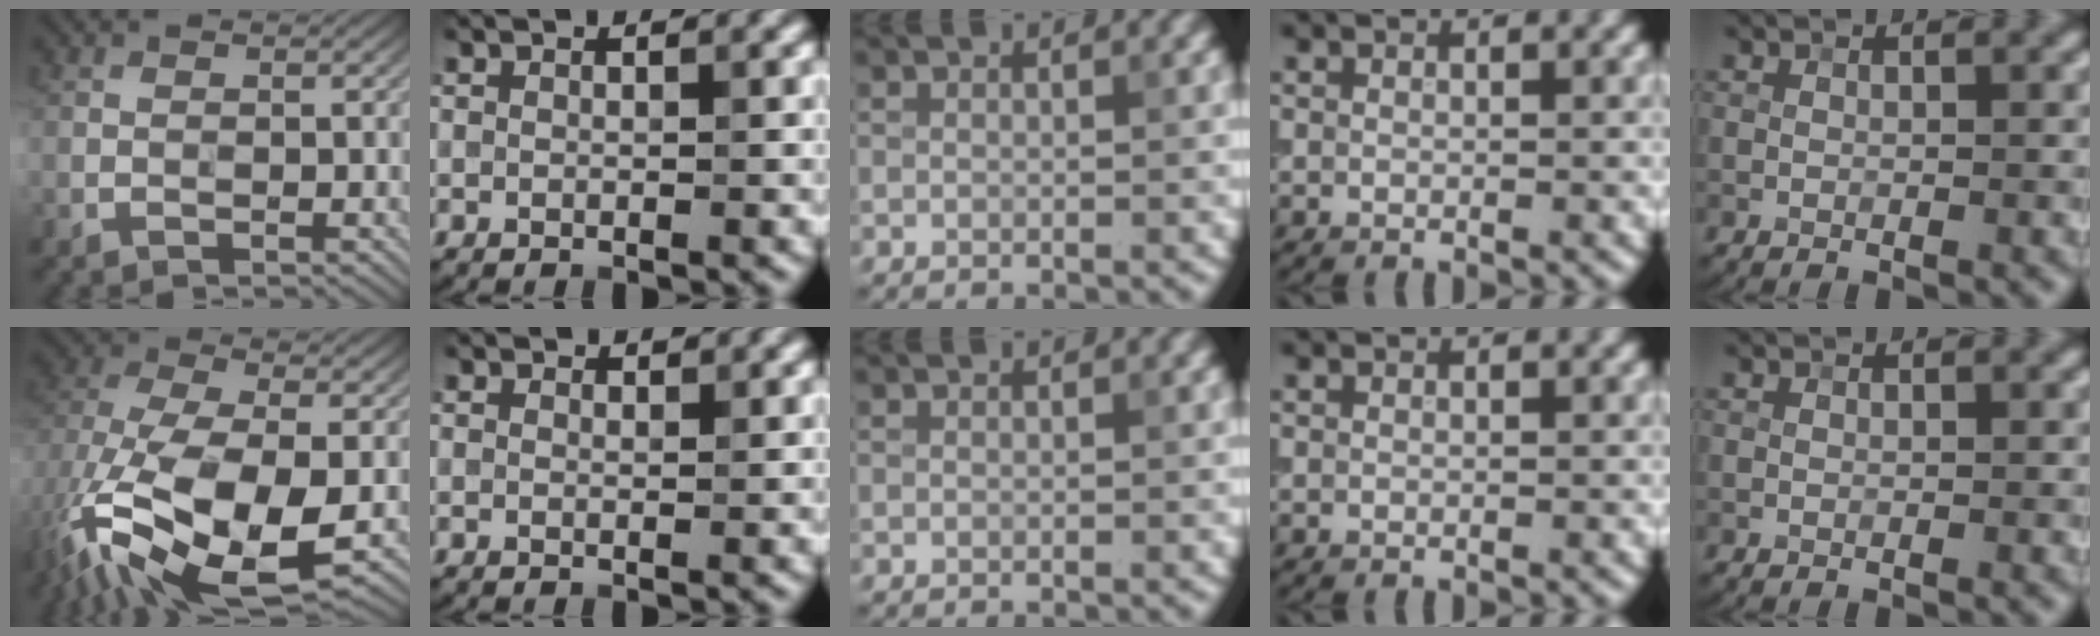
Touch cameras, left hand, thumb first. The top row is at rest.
{"thumb": {"total": 15.8, "force": [-5.0, 7.7, 12.9], "torque": [-0.293, -0.025, -0.088]}, "index": {"total": 0.7, "force": [0.6, 0.3, 0.2], "torque": [-0.001, 0.000, 0.005]}}